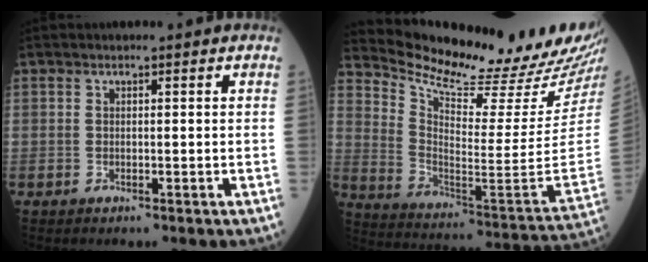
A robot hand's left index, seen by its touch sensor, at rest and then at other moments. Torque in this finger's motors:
{"motor_torque": [0.83, -1.30, 0.12, 0.00]}